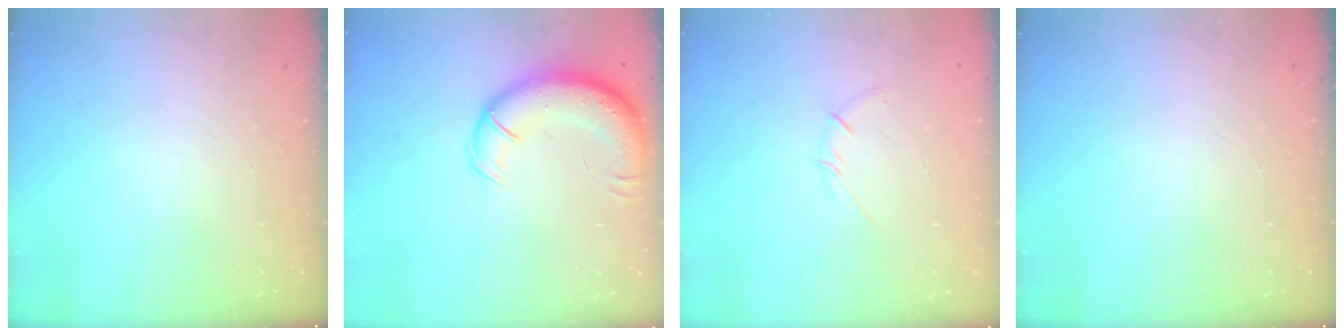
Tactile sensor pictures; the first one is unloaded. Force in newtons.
{"total": 13.8, "press": 13.3, "slide": 3.7}
{"total": 3.7, "press": 3.6, "slide": 0.9}
{"total": 0.0}